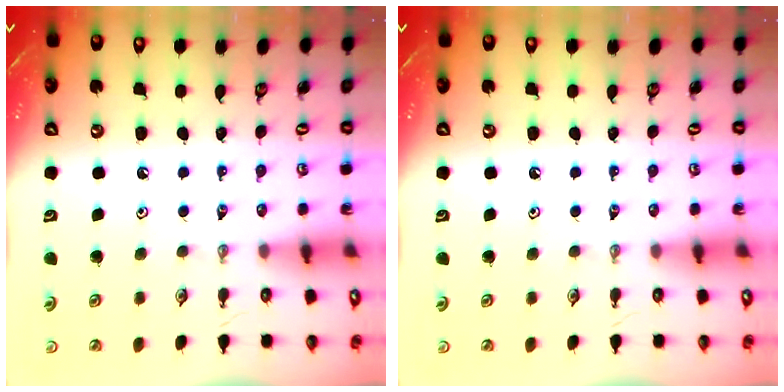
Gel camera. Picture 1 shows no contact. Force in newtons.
{"total": 0.0}